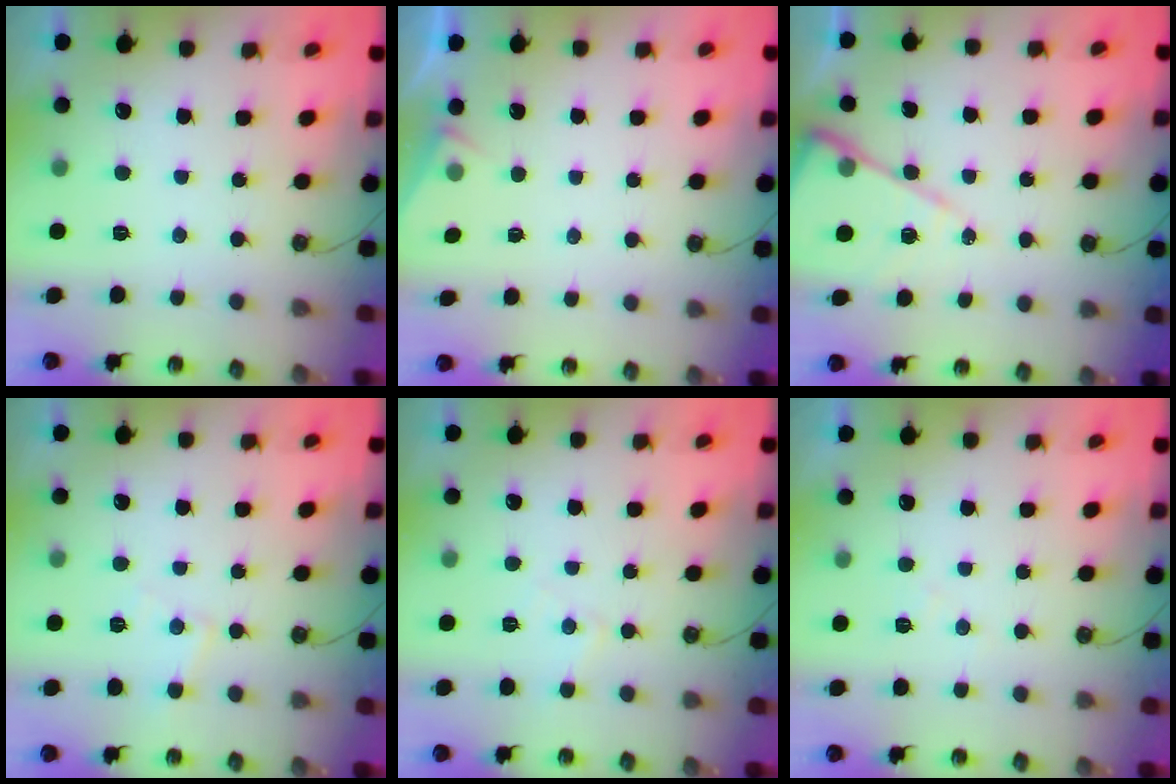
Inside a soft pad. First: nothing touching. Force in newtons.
{"total": 3.6, "press": 3.5, "slide": 0.4}
{"total": 11.7, "press": 11.7, "slide": 1.1}
{"total": 6.2, "press": 6.2, "slide": 0.4}
{"total": 5.4, "press": 5.4, "slide": 0.9}
{"total": 6.7, "press": 6.6, "slide": 0.9}